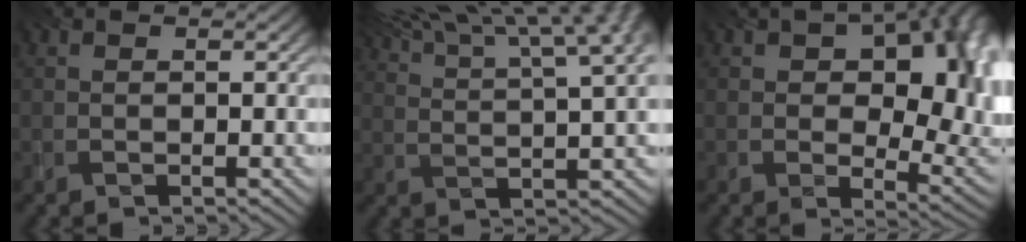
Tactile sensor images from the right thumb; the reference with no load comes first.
{"total": 16.2, "force": [11.2, 3.8, 11.1], "torque": [-0.183, 0.036, 0.147]}
{"total": 14.9, "force": [2.9, 9.1, 11.5], "torque": [-0.139, -0.011, 0.066]}